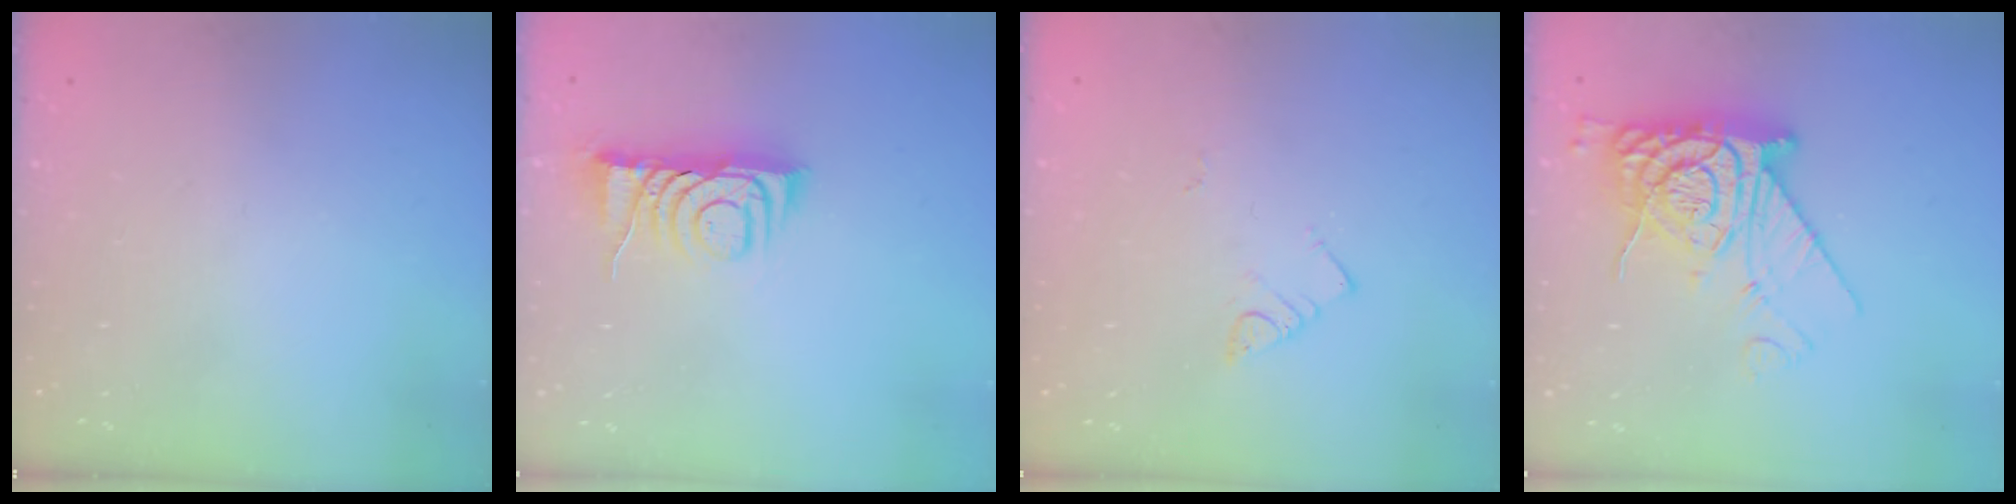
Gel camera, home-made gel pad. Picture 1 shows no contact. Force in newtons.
{"total": 8.3, "press": 8.3, "slide": 0.5}
{"total": 2.9, "press": 2.9, "slide": 0.3}
{"total": 12.6, "press": 12.5, "slide": 1.4}